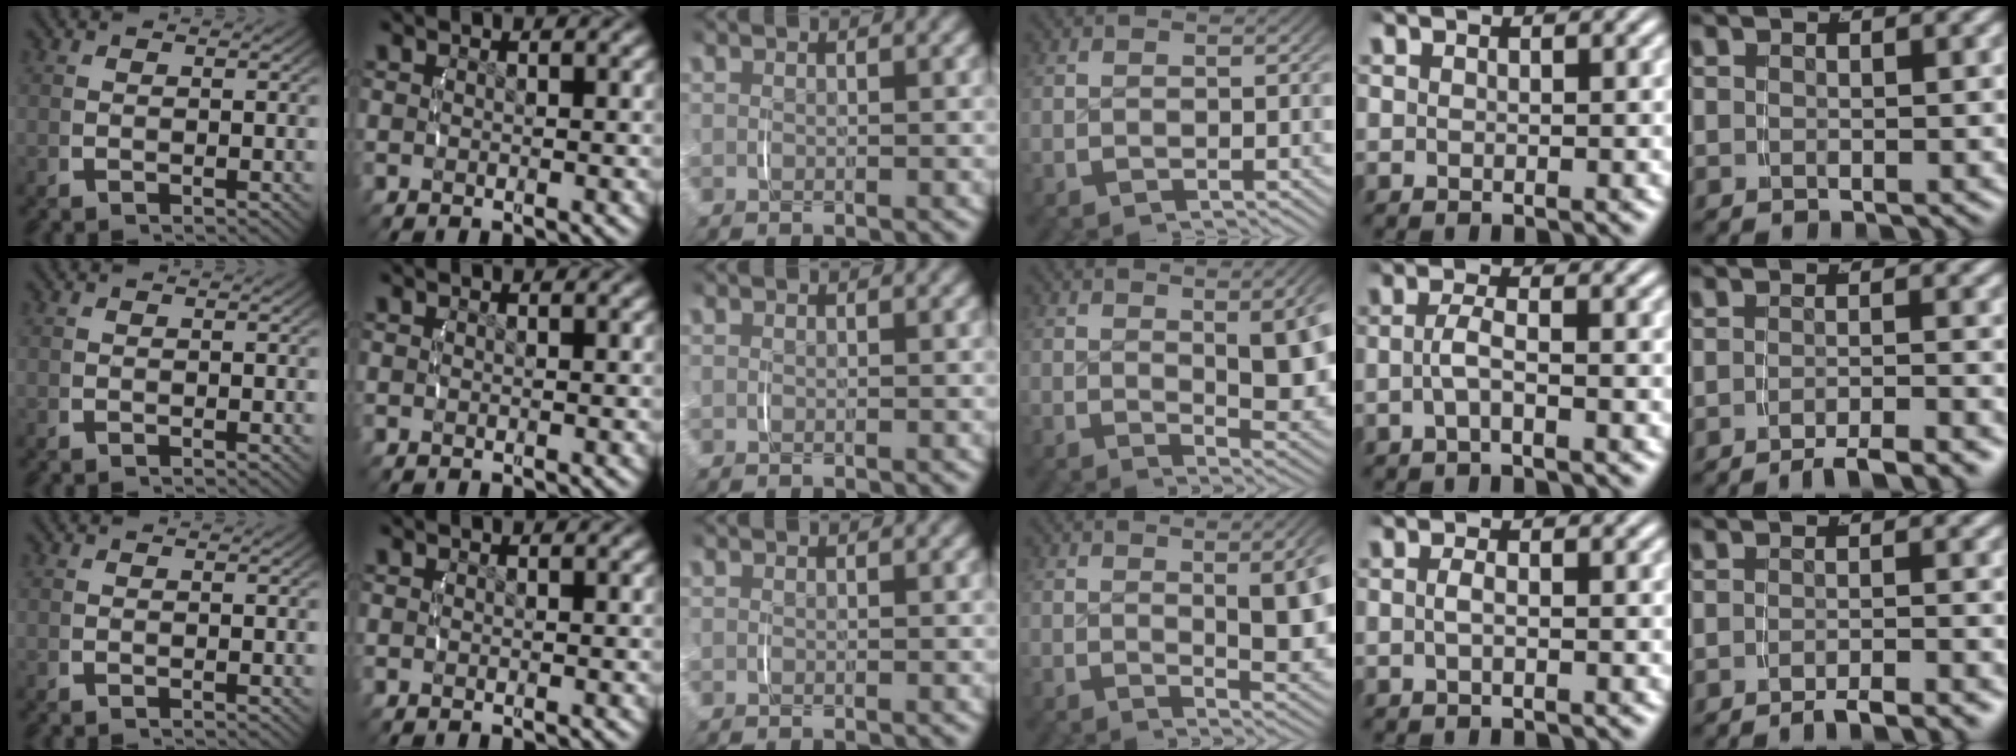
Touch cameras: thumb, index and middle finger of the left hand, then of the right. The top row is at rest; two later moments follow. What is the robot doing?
{"motion": "lift_and_place", "object": "glasses case"}